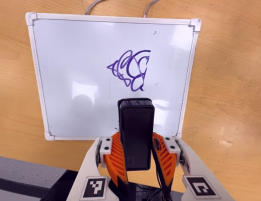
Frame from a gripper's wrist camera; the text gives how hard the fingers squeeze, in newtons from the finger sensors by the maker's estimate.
{"total": 9.3, "left": 8.1, "right": 10.6}